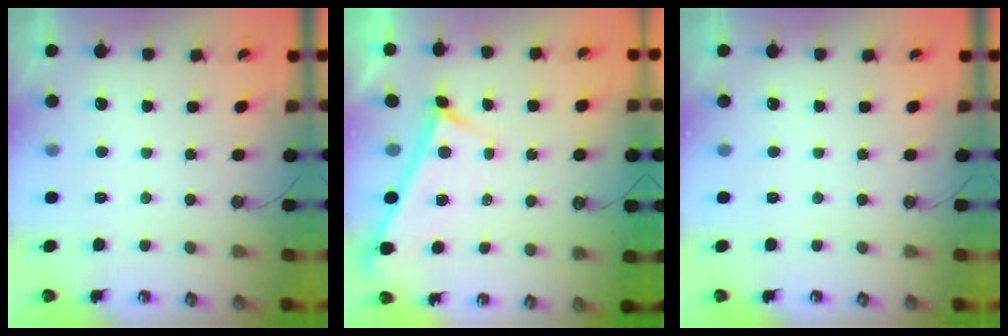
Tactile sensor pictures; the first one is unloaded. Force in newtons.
{"total": 0.0}
{"total": 0.0}